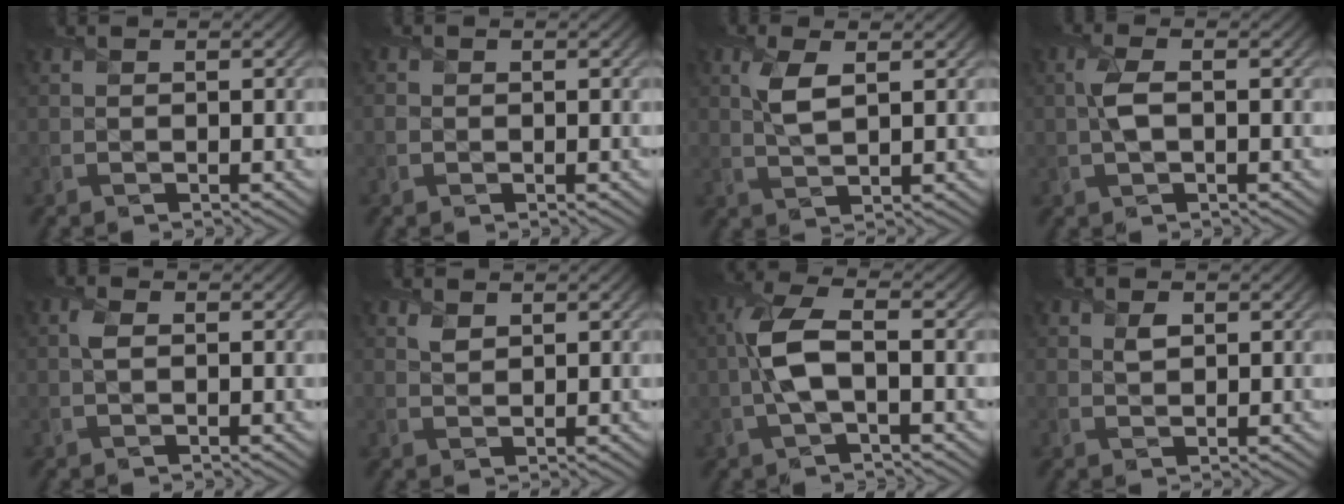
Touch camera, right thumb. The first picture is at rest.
{"total": 0.8, "force": [-0.1, 0.7, 0.1], "torque": [0.000, -0.006, -0.005]}
{"total": 3.7, "force": [1.3, 1.4, 3.2], "torque": [-0.077, 0.002, 0.025]}
{"total": 3.0, "force": [0.1, 1.3, 2.7], "torque": [-0.069, 0.003, -0.001]}
{"total": 1.4, "force": [0.1, 0.7, 1.2], "torque": [-0.032, 0.003, -0.002]}
{"total": 1.5, "force": [0.9, 0.9, 0.7], "torque": [-0.021, -0.005, 0.021]}
{"total": 6.4, "force": [-0.4, 2.3, 5.9], "torque": [-0.141, 0.008, -0.016]}
{"total": 1.5, "force": [0.7, 1.1, 0.9], "torque": [-0.019, -0.005, 0.012]}